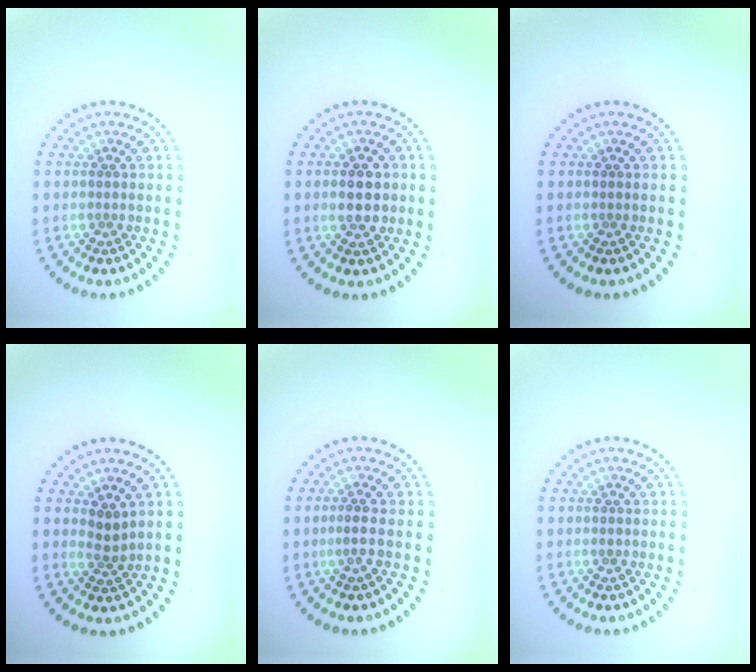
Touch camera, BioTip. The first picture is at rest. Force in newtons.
{"total": 2.6, "press": 2.6, "slide": 0.2}
{"total": 0.0}
{"total": 1.7, "press": 1.2, "slide": 1.2}
{"total": 1.1, "press": 0.8, "slide": 0.7}
{"total": 0.6, "press": 0.6, "slide": 0.1}